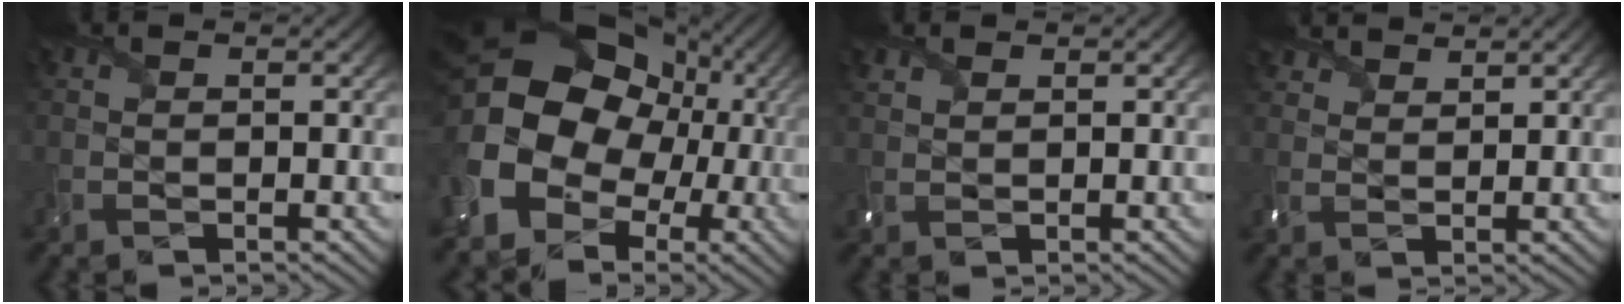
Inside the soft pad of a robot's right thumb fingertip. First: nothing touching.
{"total": 20.2, "force": [1.6, 17.1, 10.5], "torque": [-0.237, -0.018, 0.016]}
{"total": 1.5, "force": [1.2, 0.7, 0.6], "torque": [-0.021, 0.004, 0.028]}
{"total": 3.7, "force": [3.3, 1.3, 1.1], "torque": [-0.033, 0.004, 0.064]}